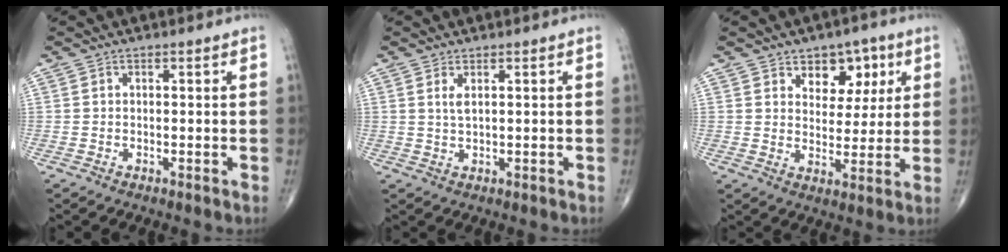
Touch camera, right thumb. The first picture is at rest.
{"total": 1.8, "force": [0.8, 0.5, 1.6], "torque": [-0.035, -0.004, 0.021]}
{"total": 8.4, "force": [4.1, 5.6, 4.7], "torque": [-0.026, -0.018, 0.060]}